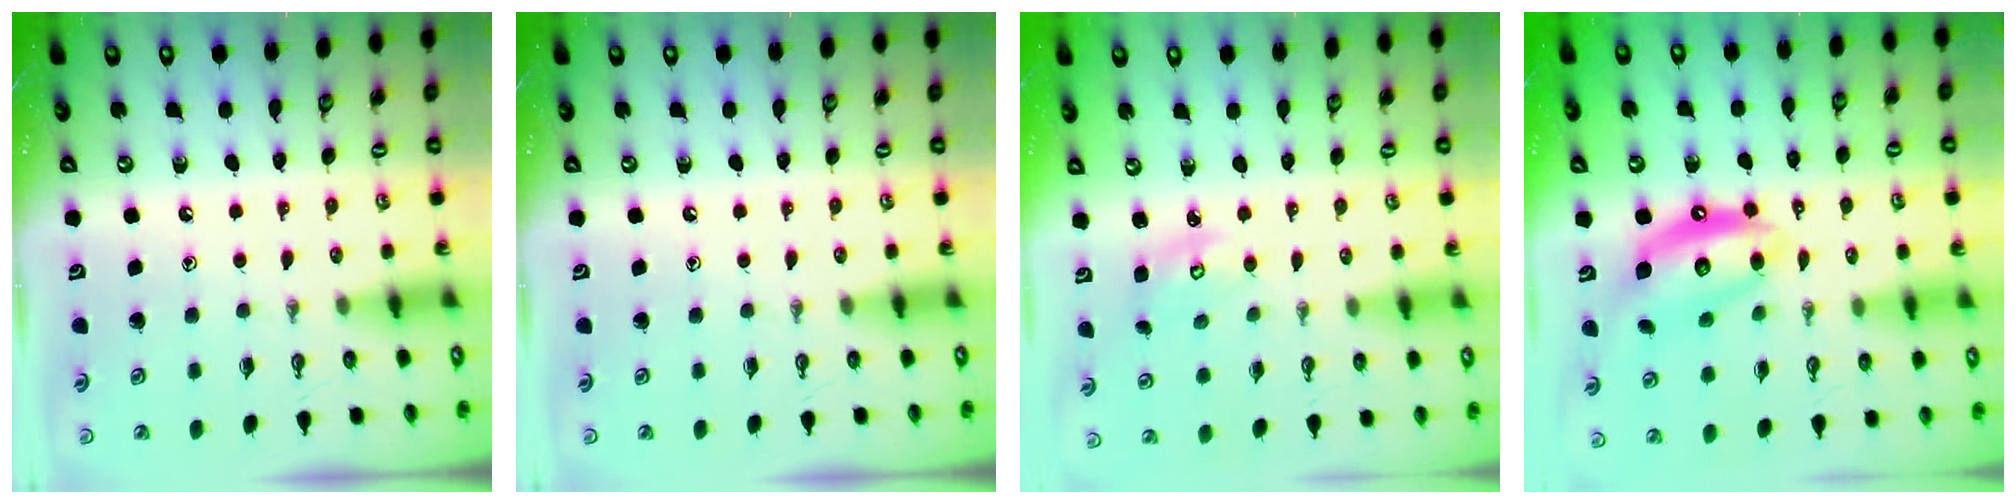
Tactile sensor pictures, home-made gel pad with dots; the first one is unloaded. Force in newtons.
{"total": 0.0}
{"total": 3.4, "press": 3.4, "slide": 0.5}
{"total": 12.7, "press": 12.7, "slide": 1.3}